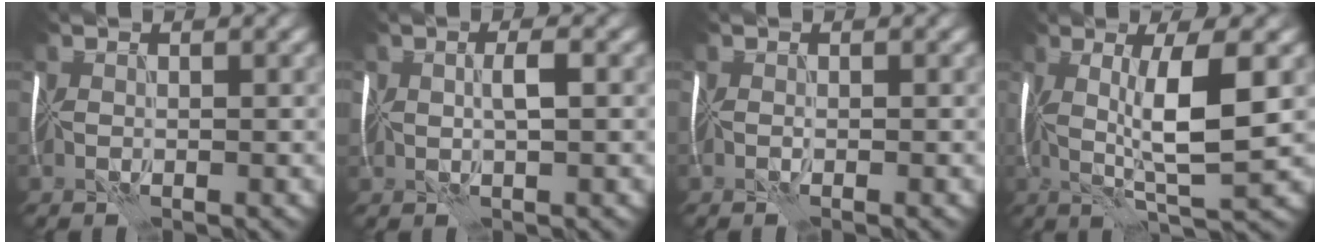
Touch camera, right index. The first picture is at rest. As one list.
[{"total": 2.0, "force": [0.3, 0.6, 1.8], "torque": [-0.035, 0.004, 0.007]}, {"total": 0.5, "force": [-0.3, 0.0, 0.4], "torque": [-0.005, -0.006, -0.002]}, {"total": 7.1, "force": [0.7, 1.2, 7.0], "torque": [-0.128, 0.001, 0.016]}]